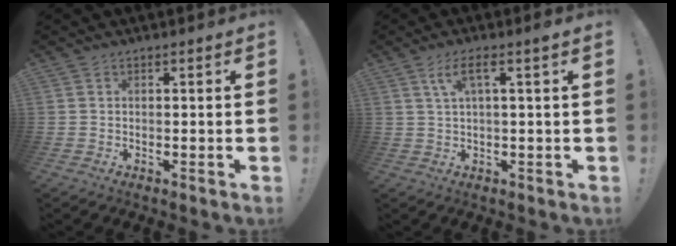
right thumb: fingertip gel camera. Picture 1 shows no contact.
{"total": 5.6, "force": [1.5, 0.4, 5.4], "torque": [-0.103, 0.005, 0.024]}